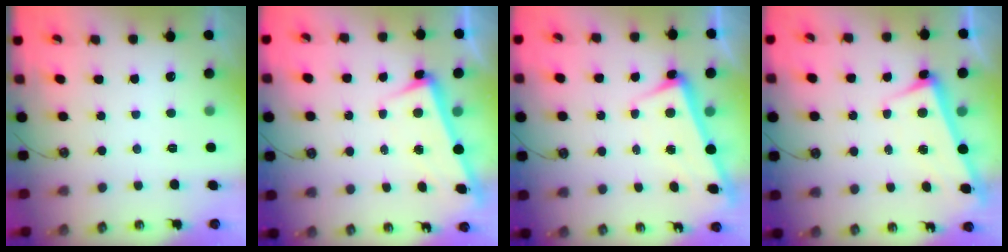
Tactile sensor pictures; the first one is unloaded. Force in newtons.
{"total": 3.4, "press": 3.3, "slide": 1.1}
{"total": 2.6, "press": 2.6, "slide": 0.6}
{"total": 2.6, "press": 2.5, "slide": 0.7}